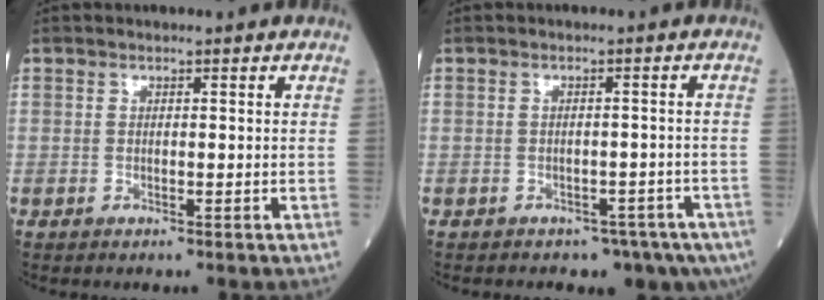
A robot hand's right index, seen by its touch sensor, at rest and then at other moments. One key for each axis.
{"total": 7.4, "fx": -5.7, "fy": 3.7, "fz": 3.0, "tx": -0.030, "ty": 0.005, "tz": -0.068}